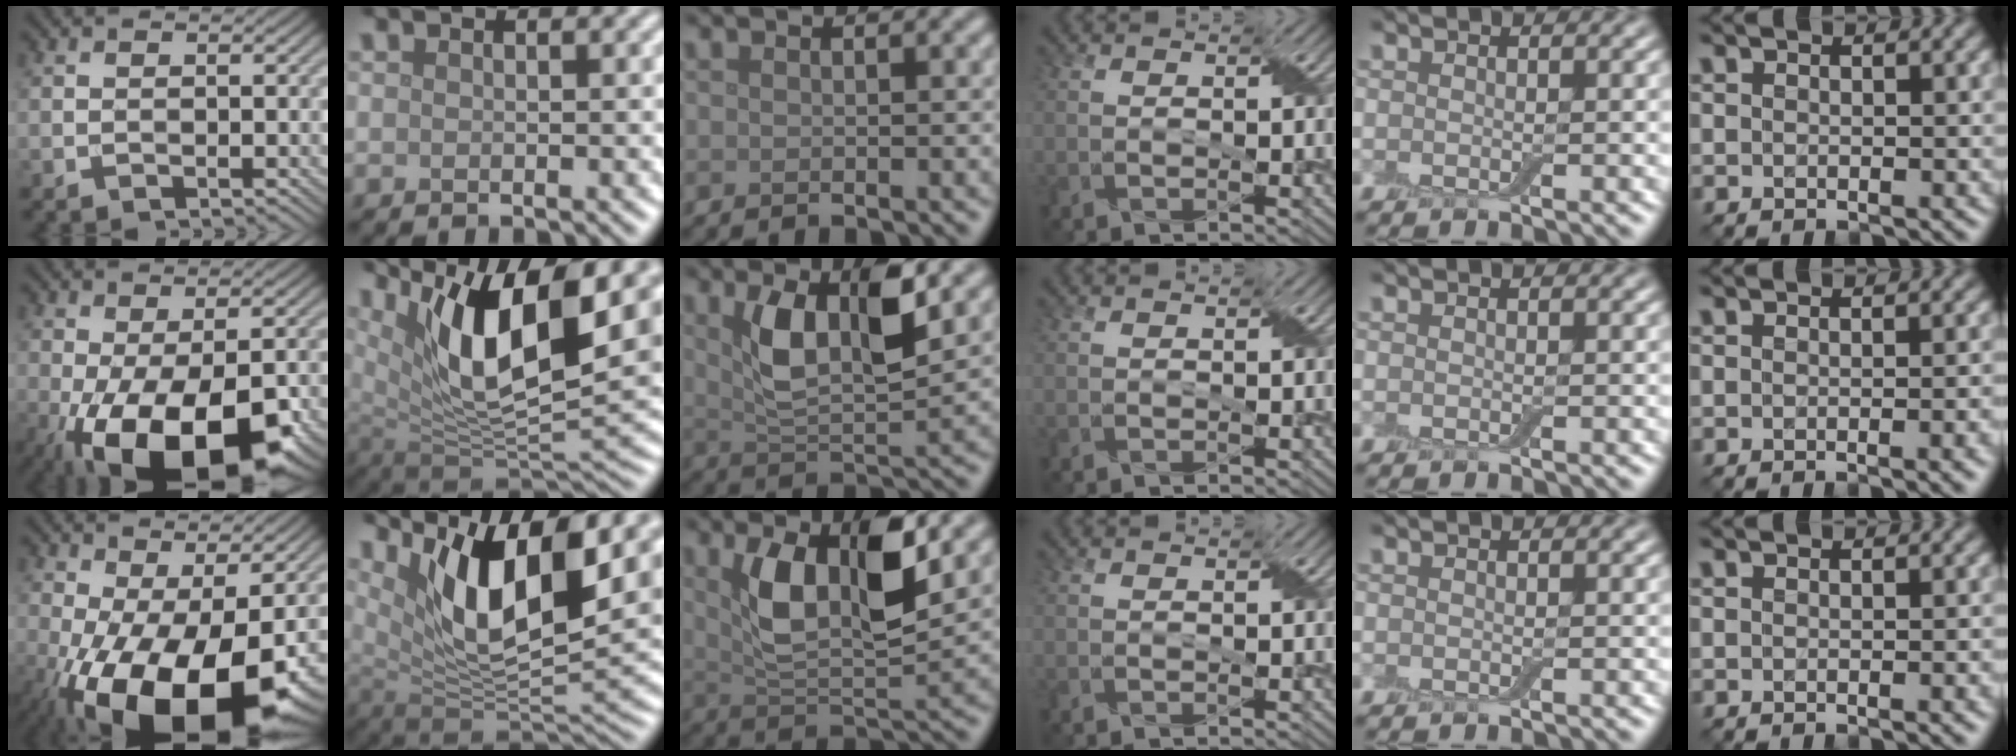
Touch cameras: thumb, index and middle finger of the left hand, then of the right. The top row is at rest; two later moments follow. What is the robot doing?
{"motion": "wrap", "object": "adhesive wrap"}